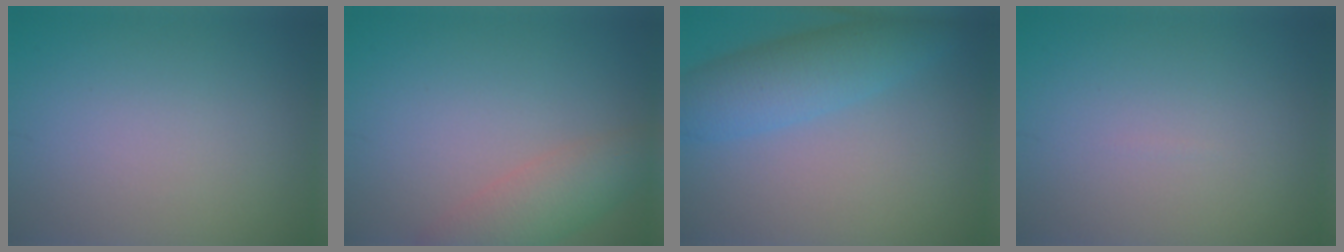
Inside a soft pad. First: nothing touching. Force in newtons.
{"total": 4.1, "press": 4.1, "slide": 0.3}
{"total": 5.6, "press": 5.6, "slide": 0.2}
{"total": 0.0}